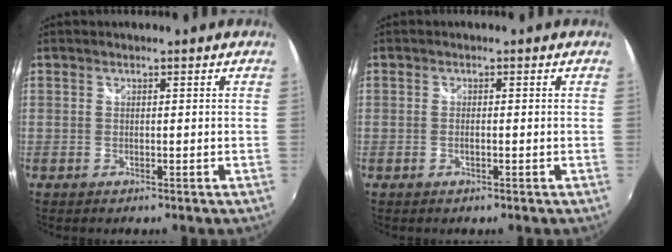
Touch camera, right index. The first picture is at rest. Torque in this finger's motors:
{"motor_torque": [-0.08, 0.00, 0.11, 0.00]}